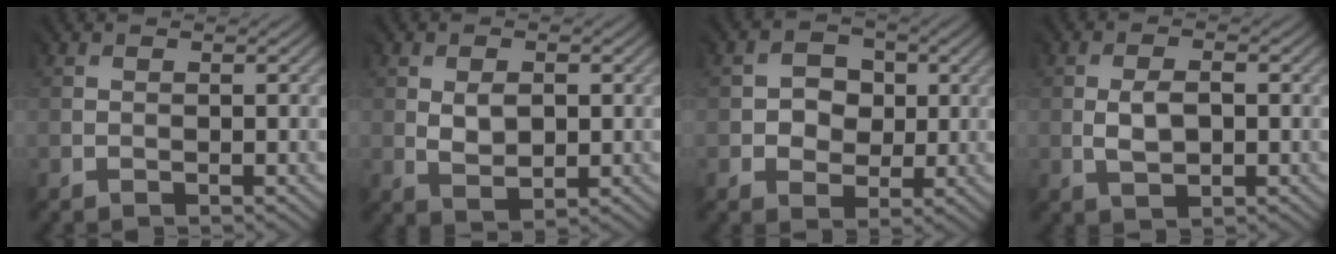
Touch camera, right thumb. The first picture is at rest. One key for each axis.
{"total": 2.9, "fx": 0.8, "fy": 2.0, "fz": 1.9, "tx": -0.039, "ty": -0.003, "tz": 0.022}
{"total": 3.7, "fx": 0.3, "fy": 3.5, "fz": 1.2, "tx": -0.023, "ty": 0.001, "tz": -0.001}
{"total": 2.5, "fx": -0.2, "fy": 1.5, "fz": 2.0, "tx": -0.039, "ty": -0.001, "tz": -0.001}